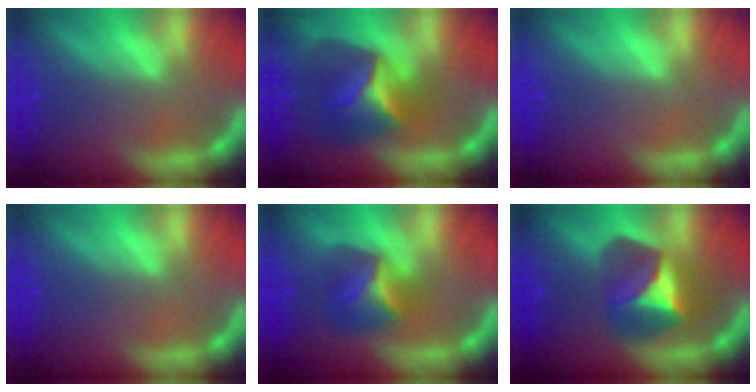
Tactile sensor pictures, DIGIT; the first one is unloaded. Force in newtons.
{"total": 6.4}
{"total": 0.0}
{"total": 0.0}
{"total": 4.4}
{"total": 5.9}